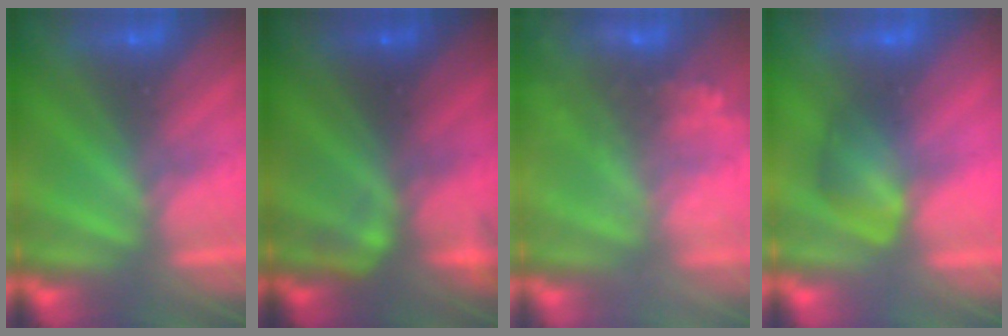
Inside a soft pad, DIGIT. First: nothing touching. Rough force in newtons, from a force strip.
{"total": 2.3}
{"total": 9.6}
{"total": 3.0}